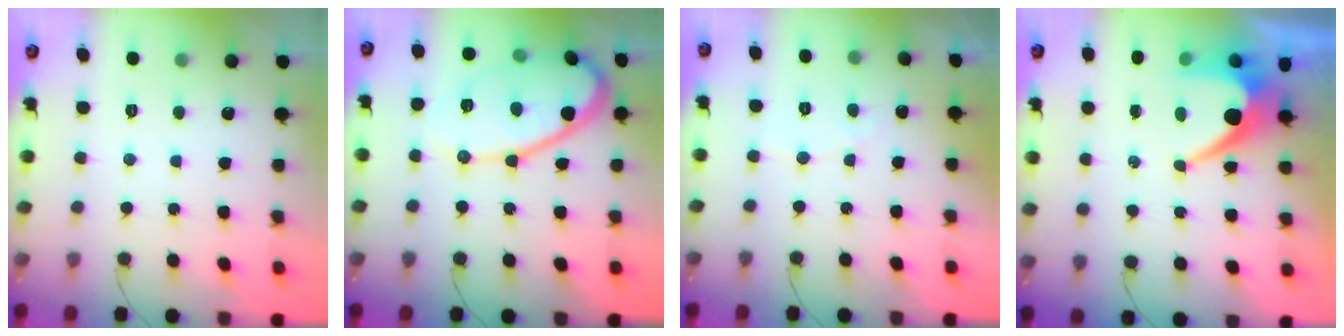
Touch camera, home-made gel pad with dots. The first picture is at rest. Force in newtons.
{"total": 14.2, "press": 14.2, "slide": 0.7}
{"total": 2.6, "press": 2.6, "slide": 0.2}
{"total": 8.7, "press": 8.6, "slide": 0.6}